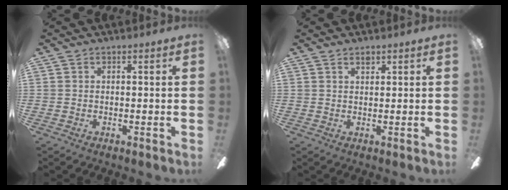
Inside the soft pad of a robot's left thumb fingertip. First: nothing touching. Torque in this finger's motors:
{"motor_torque": [0.21, -0.02, 0.30, -0.21, 0.02]}